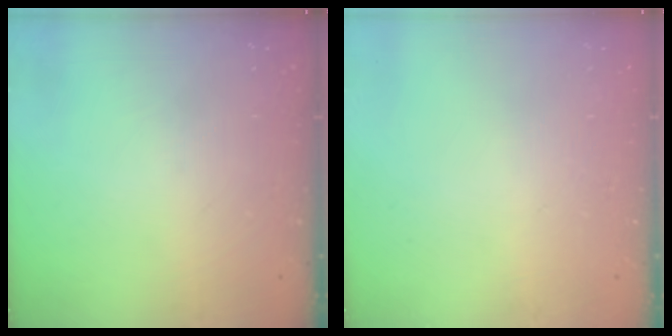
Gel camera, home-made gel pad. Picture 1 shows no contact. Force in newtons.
{"total": 0.0}